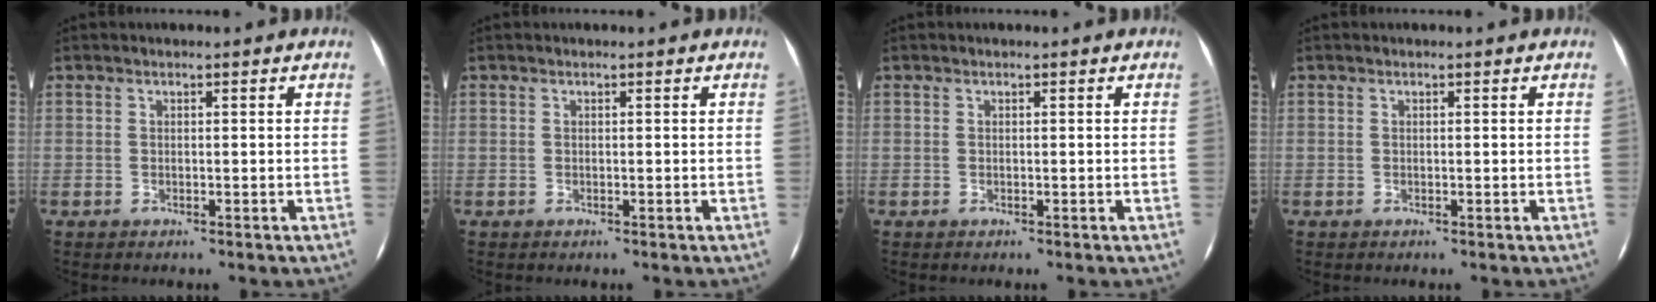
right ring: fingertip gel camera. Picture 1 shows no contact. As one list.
[{"total": 0.0}, {"total": 0.0}, {"total": 0.0}]